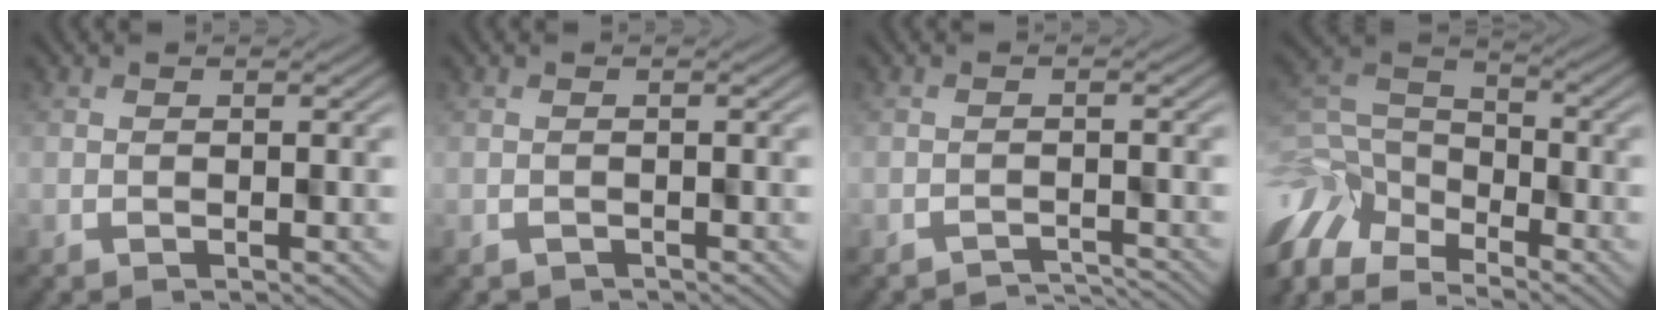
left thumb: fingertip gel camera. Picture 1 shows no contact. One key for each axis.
{"total": 0.9, "fx": -0.8, "fy": 0.4, "fz": 0.0, "tx": 0.001, "ty": -0.001, "tz": -0.012}
{"total": 2.5, "fx": -2.4, "fy": 0.3, "fz": 0.4, "tx": -0.008, "ty": 0.001, "tz": -0.031}
{"total": 10.5, "fx": -7.6, "fy": 4.8, "fz": 5.5, "tx": -0.159, "ty": -0.013, "tz": -0.143}